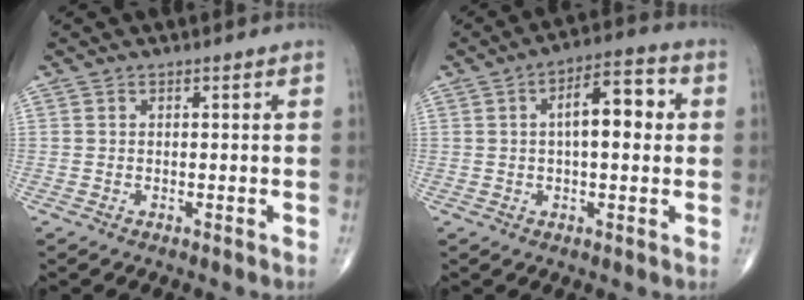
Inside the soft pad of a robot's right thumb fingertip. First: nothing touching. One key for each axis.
{"total": 10.2, "fx": 1.7, "fy": 4.3, "fz": 9.1, "tx": -0.123, "ty": 0.021, "tz": 0.018}